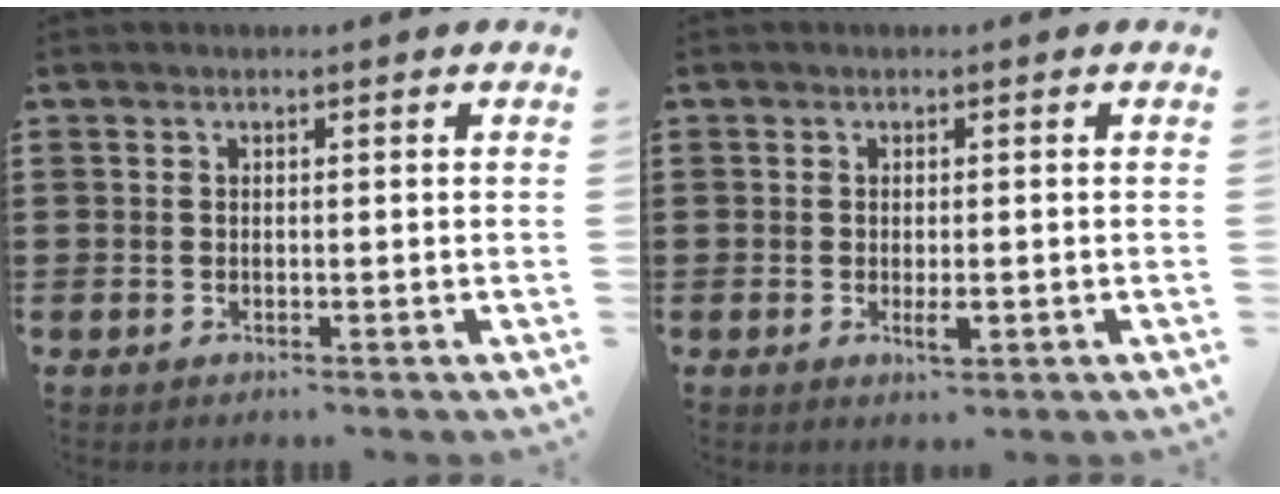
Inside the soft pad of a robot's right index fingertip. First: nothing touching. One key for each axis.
{"total": 2.2, "fx": -0.5, "fy": 0.6, "fz": 2.0, "tx": -0.035, "ty": -0.002, "tz": -0.008}